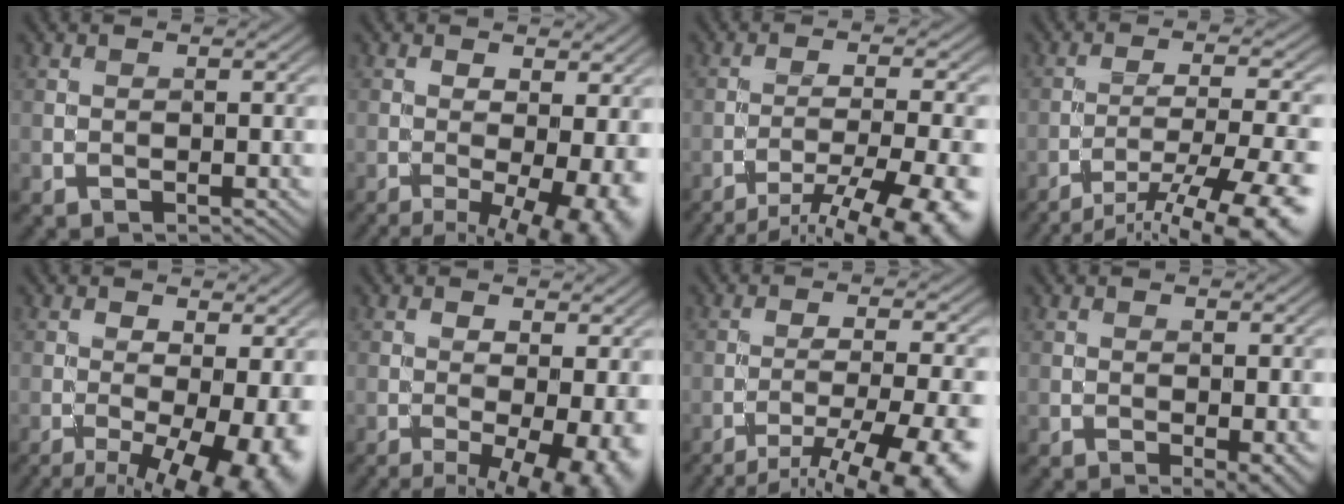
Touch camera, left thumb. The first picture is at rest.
{"total": 10.7, "force": [-4.1, 3.8, 9.1], "torque": [-0.126, -0.021, -0.045]}
{"total": 14.3, "force": [-10.5, 3.7, 9.0], "torque": [-0.143, -0.020, -0.137]}
{"total": 16.1, "force": [-11.8, 4.4, 10.0], "torque": [-0.158, -0.019, -0.156]}
{"total": 11.2, "force": [-4.6, 3.9, 9.4], "torque": [-0.145, -0.024, -0.061]}
{"total": 10.7, "force": [-4.2, 3.9, 9.0], "torque": [-0.126, -0.020, -0.046]}
{"total": 14.5, "force": [-10.5, 3.8, 9.3], "torque": [-0.142, -0.018, -0.135]}
{"total": 3.2, "force": [-1.3, 1.1, 2.7], "torque": [-0.037, -0.001, -0.014]}